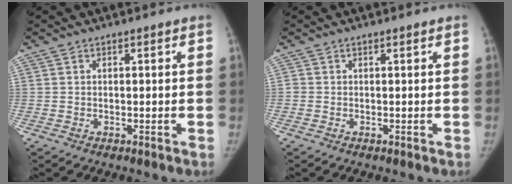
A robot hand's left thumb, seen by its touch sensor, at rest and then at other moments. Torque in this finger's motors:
{"motor_torque": [0.08, 0.00, -0.32, 0.18, -0.01]}